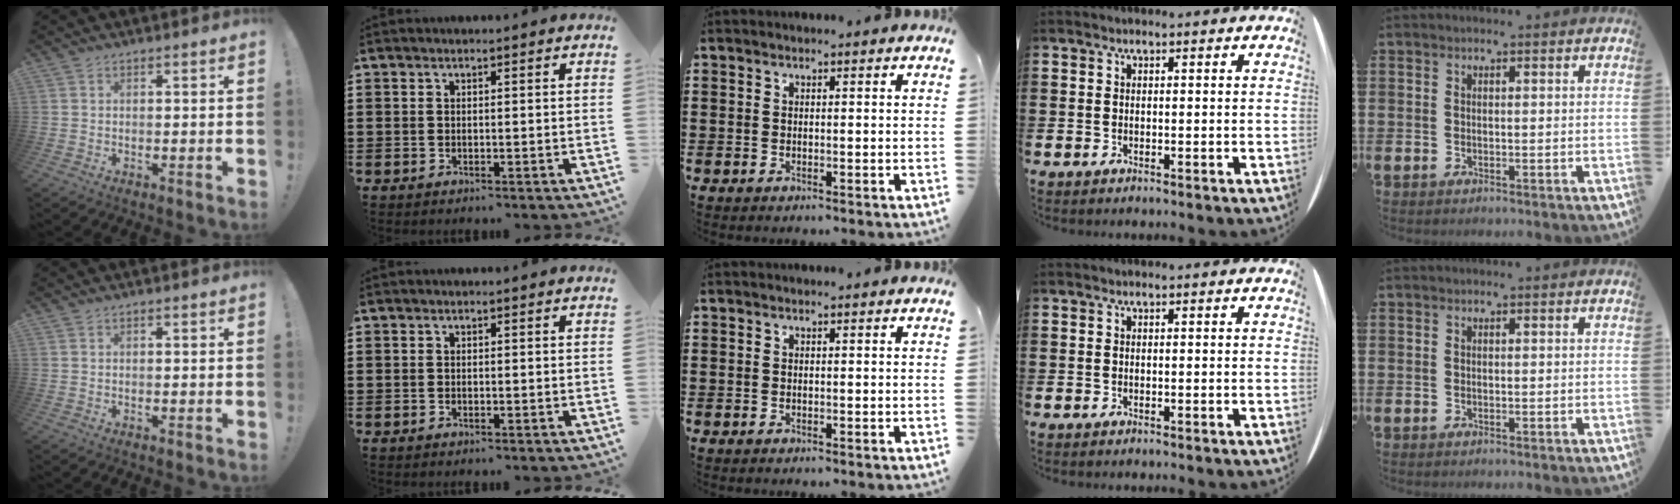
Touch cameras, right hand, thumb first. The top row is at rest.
{}